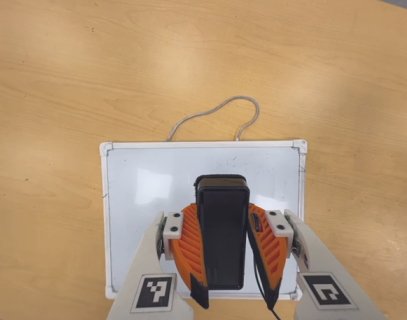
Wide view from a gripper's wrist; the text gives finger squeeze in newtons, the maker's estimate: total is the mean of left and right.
{"total": 6.6, "left": 5.8, "right": 7.5}